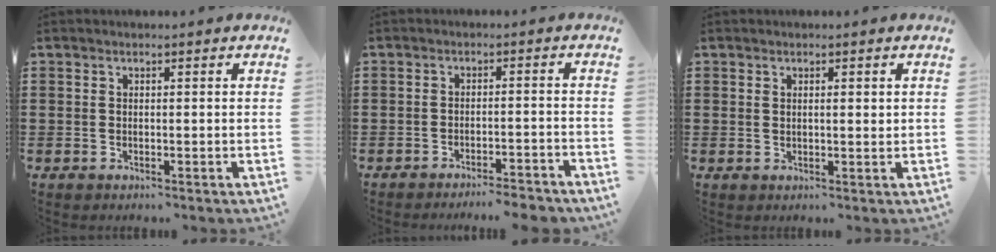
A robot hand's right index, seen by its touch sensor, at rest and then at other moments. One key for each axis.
{"total": 3.2, "fx": -3.1, "fy": -0.2, "fz": 0.7, "tx": -0.015, "ty": -0.002, "tz": -0.065}
{"total": 1.3, "fx": 0.4, "fy": 0.4, "fz": 1.1, "tx": -0.023, "ty": 0.004, "tz": 0.005}